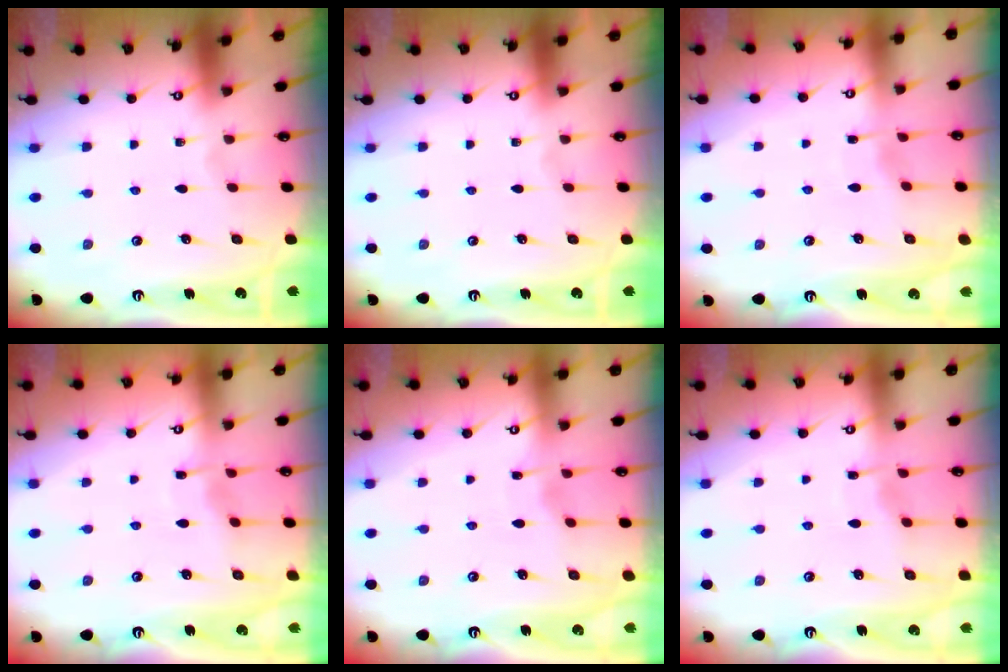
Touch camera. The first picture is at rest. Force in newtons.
{"total": 0.0}
{"total": 2.0, "press": 2.0, "slide": 0.3}
{"total": 3.9, "press": 3.9, "slide": 0.4}
{"total": 2.6, "press": 2.6, "slide": 0.3}
{"total": 3.6, "press": 3.6, "slide": 0.4}